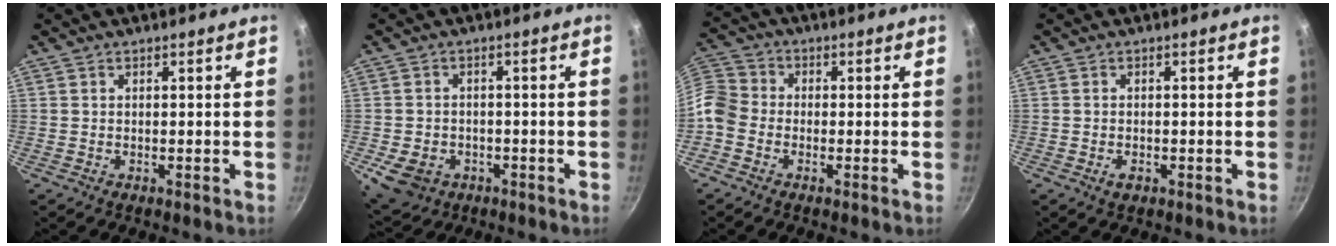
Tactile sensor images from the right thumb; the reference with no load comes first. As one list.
[{"total": 7.7, "force": [-2.7, 6.0, 4.0], "torque": [-0.059, 0.014, -0.032]}, {"total": 8.3, "force": [-2.8, 6.6, 4.1], "torque": [-0.075, 0.034, -0.077]}, {"total": 1.8, "force": [-0.7, 1.1, 1.1], "torque": [-0.020, 0.000, -0.014]}]